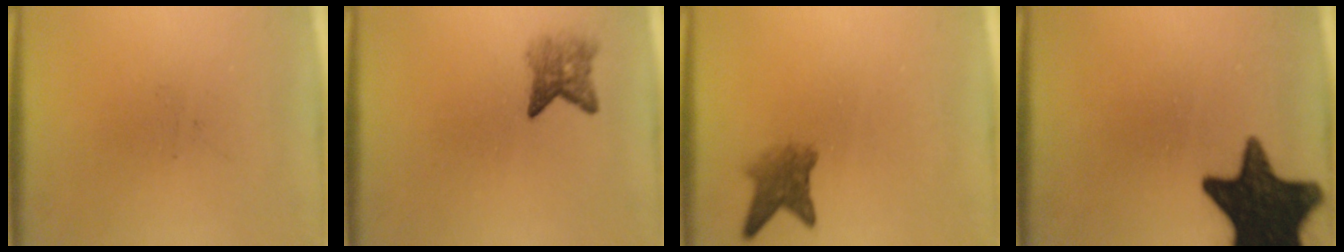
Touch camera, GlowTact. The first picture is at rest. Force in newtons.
{"total": 3.0}
{"total": 3.7}
{"total": 17.6}